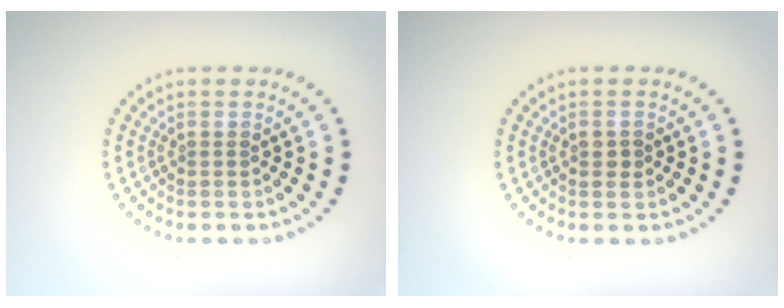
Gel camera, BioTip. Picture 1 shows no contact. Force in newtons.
{"total": 1.0, "press": 1.0, "slide": 0.3}